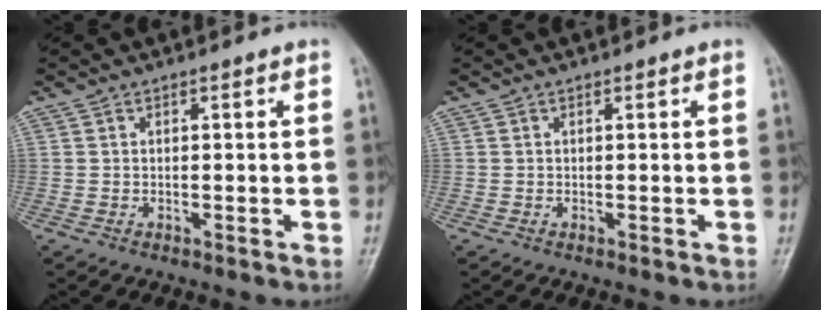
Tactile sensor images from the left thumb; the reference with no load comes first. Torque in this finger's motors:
{"motor_torque": [0.00, 0.00, -0.10, -0.10, 0.00]}